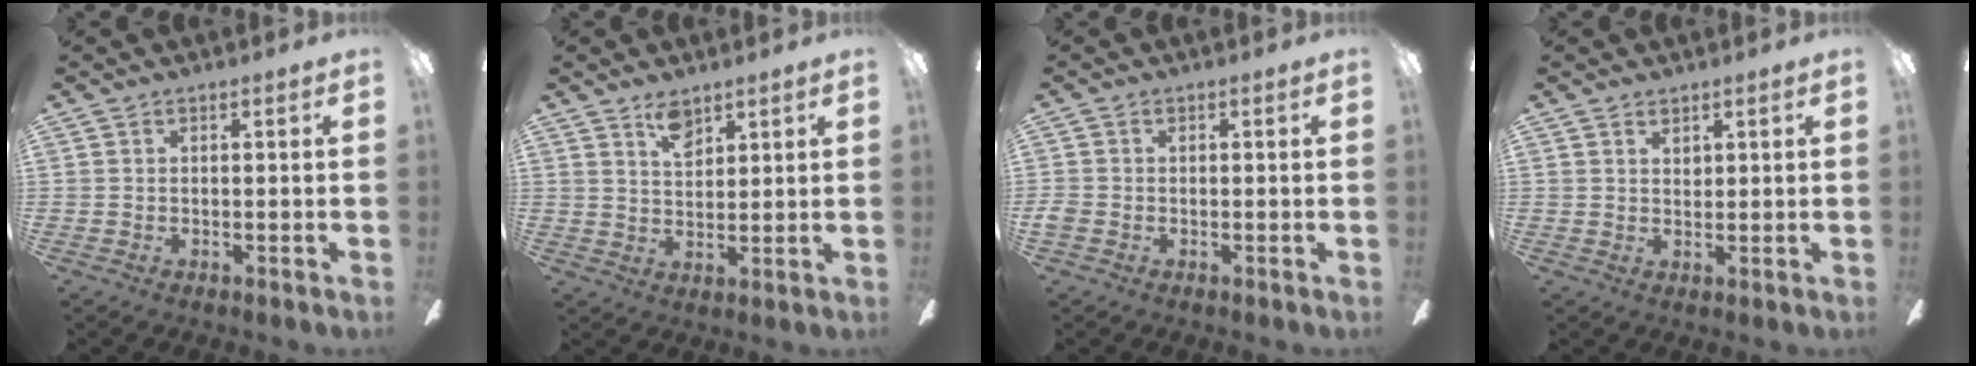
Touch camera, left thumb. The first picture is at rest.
{"total": 5.5, "force": [4.0, 2.6, 2.7], "torque": [-0.039, -0.015, 0.069]}
{"total": 1.7, "force": [-0.7, 1.3, 0.9], "torque": [-0.022, 0.002, -0.014]}
{"total": 1.9, "force": [1.3, 1.1, 0.7], "torque": [-0.006, -0.003, 0.023]}